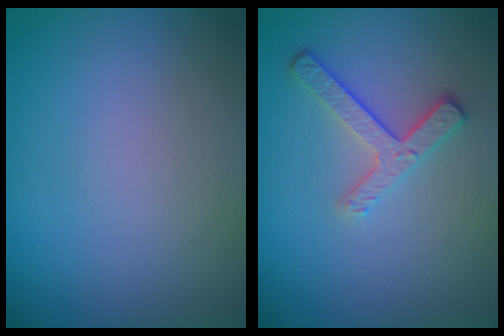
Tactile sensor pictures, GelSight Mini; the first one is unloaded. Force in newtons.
{"total": 2.7, "press": 2.3, "slide": 1.5}